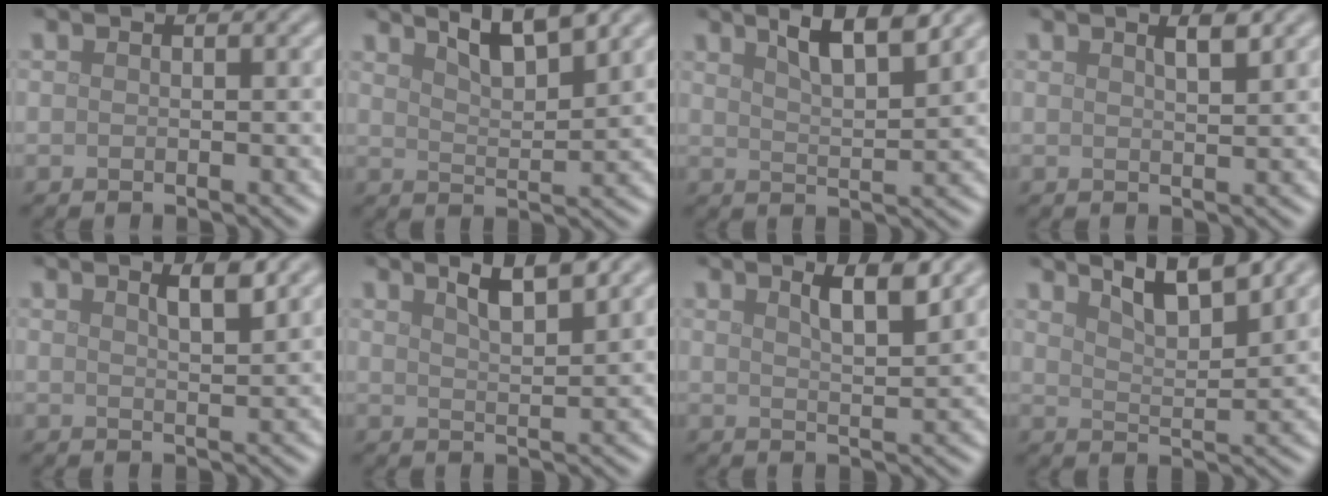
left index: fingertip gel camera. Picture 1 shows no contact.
{"total": 4.6, "force": [3.6, 0.9, 2.7], "torque": [-0.043, 0.011, 0.057]}
{"total": 5.1, "force": [3.5, 1.1, 3.5], "torque": [-0.050, 0.013, 0.056]}
{"total": 1.8, "force": [1.2, 0.4, 1.3], "torque": [-0.014, 0.005, 0.015]}
{"total": 2.5, "force": [1.6, 0.5, 1.9], "torque": [-0.022, 0.003, 0.024]}
{"total": 3.8, "force": [2.6, 0.8, 2.6], "torque": [-0.037, 0.009, 0.042]}
{"total": 3.5, "force": [2.1, 0.8, 2.7], "torque": [-0.037, 0.003, 0.034]}
{"total": 5.2, "force": [4.1, 1.0, 3.1], "torque": [-0.045, 0.014, 0.056]}